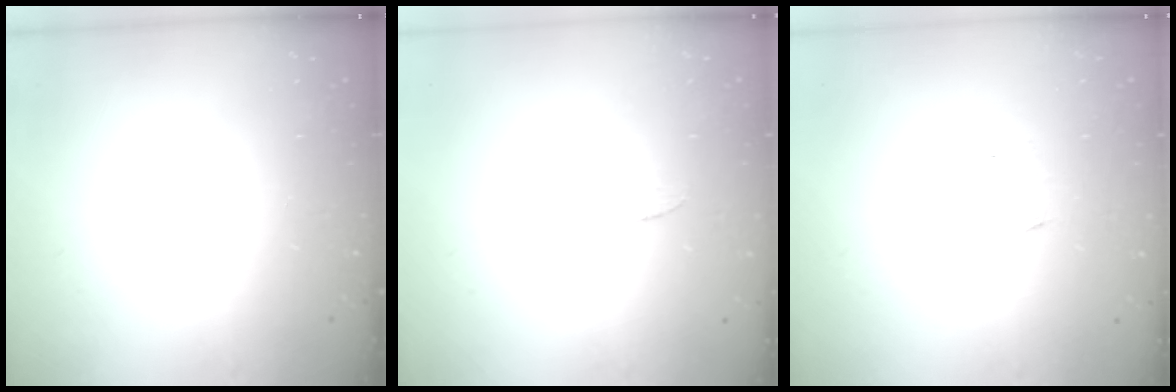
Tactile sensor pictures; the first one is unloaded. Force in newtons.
{"total": 4.3, "press": 4.3, "slide": 0.3}
{"total": 6.1, "press": 6.1, "slide": 0.3}